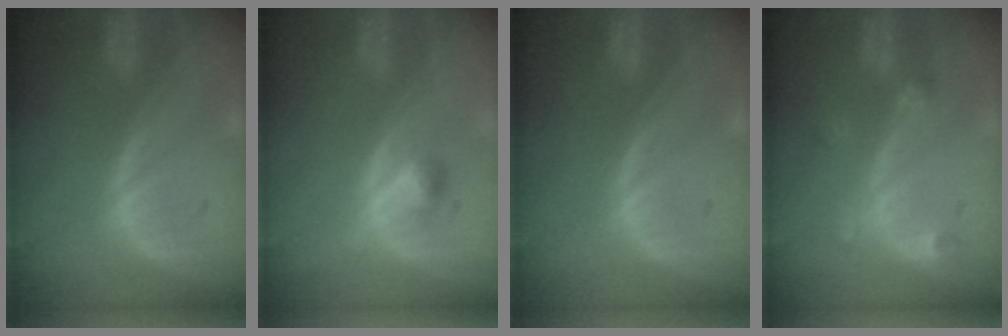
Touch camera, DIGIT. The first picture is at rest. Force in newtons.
{"total": 2.2, "press": 2.2, "slide": 0.2}
{"total": 0.0}
{"total": 2.6, "press": 2.5, "slide": 0.5}